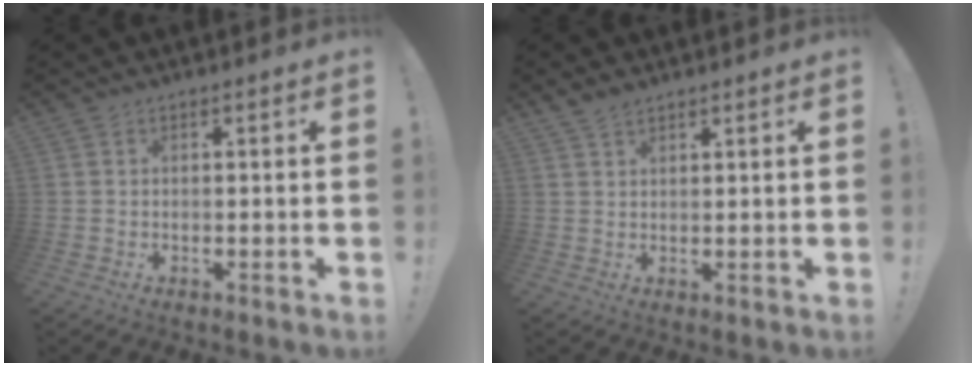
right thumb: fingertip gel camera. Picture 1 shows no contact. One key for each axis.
{"total": 2.8, "fx": 2.3, "fy": 1.1, "fz": 1.1, "tx": -0.014, "ty": -0.014, "tz": 0.043}